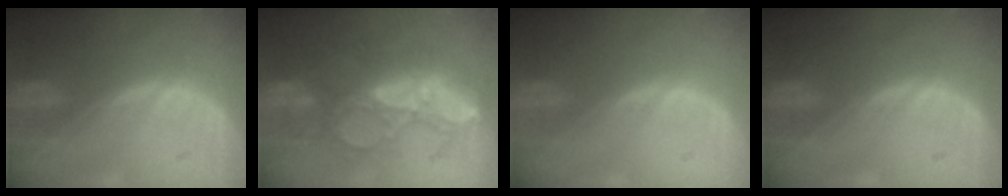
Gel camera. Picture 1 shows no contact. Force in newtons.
{"total": 10.1, "press": 9.2, "slide": 4.0}
{"total": 0.0}
{"total": 0.0}